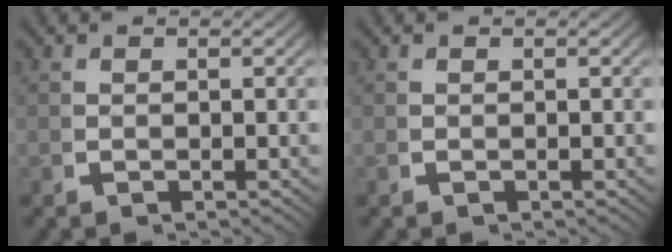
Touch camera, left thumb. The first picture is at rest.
{"total": 0.0}